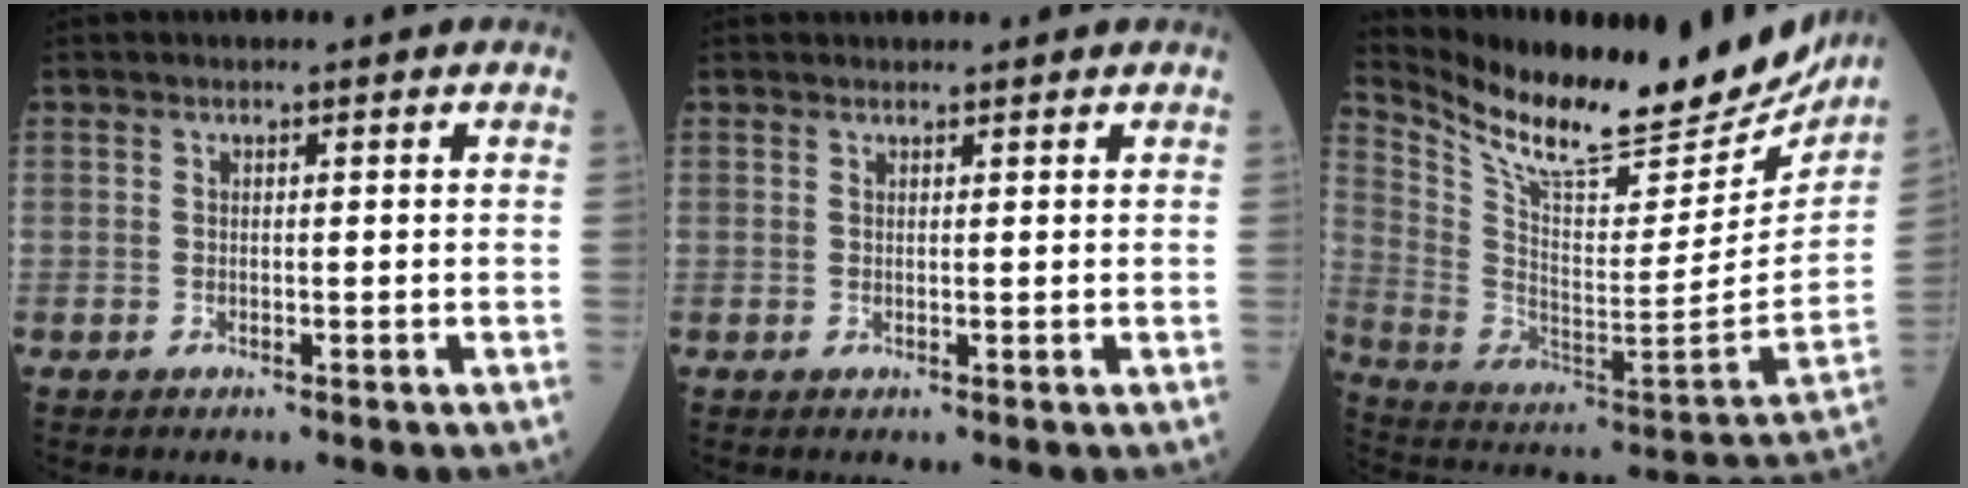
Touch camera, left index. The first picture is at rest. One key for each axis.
{"total": 2.2, "fx": 2.2, "fy": 0.2, "fz": 0.4, "tx": -0.006, "ty": 0.012, "tz": 0.028}
{"total": 26.7, "fx": 23.0, "fy": 6.0, "fz": 12.0, "tx": -0.214, "ty": -0.056, "tz": 0.344}